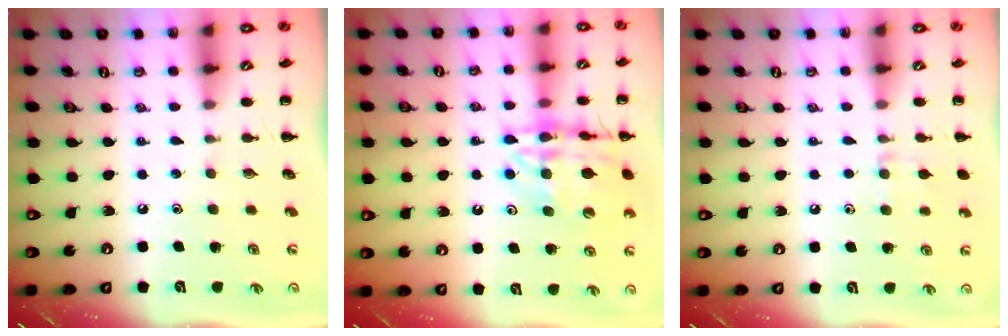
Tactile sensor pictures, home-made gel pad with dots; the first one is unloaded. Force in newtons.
{"total": 17.7, "press": 17.6, "slide": 1.6}
{"total": 7.4, "press": 6.9, "slide": 2.5}